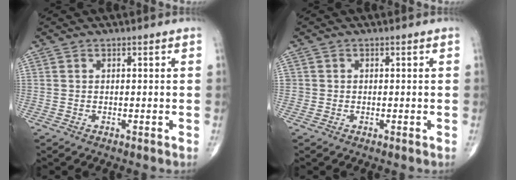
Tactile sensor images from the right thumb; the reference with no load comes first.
{"total": 0.8, "force": [-0.1, 0.8, 0.0], "torque": [0.006, 0.005, -0.003]}